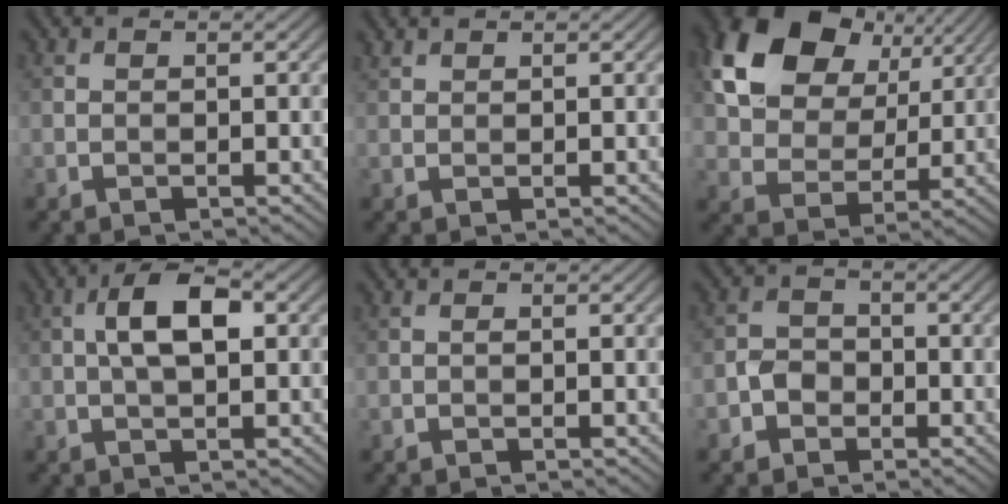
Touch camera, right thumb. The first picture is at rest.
{"total": 0.9, "force": [0.9, 0.2, 0.3], "torque": [-0.012, 0.003, 0.022]}
{"total": 16.9, "force": [7.9, 11.4, 9.6], "torque": [-0.216, 0.035, 0.140]}
{"total": 6.0, "force": [0.8, 2.5, 5.4], "torque": [-0.103, 0.012, 0.010]}
{"total": 0.0}
{"total": 2.7, "force": [-1.3, 2.2, 1.0], "torque": [-0.017, 0.005, -0.030]}